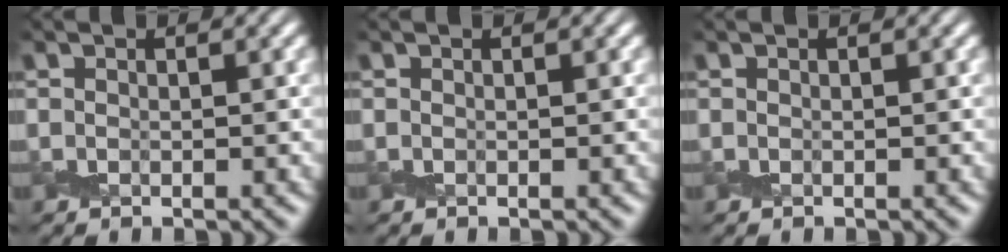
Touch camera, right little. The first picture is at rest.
{"total": 0.0}
{"total": 0.0}